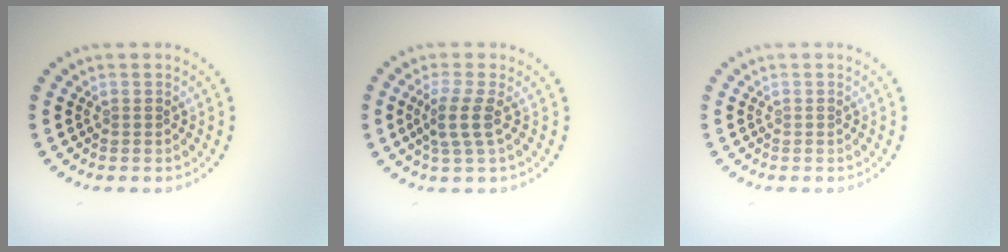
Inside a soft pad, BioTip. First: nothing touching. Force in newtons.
{"total": 2.6, "press": 2.0, "slide": 1.6}
{"total": 0.0}